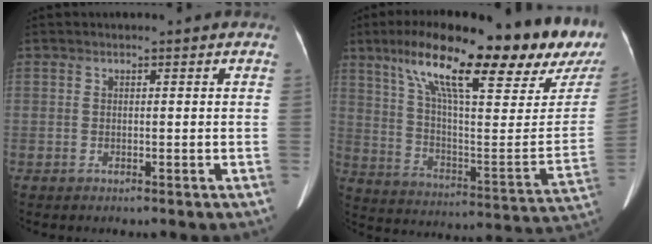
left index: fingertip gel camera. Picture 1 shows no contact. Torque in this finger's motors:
{"motor_torque": [1.09, -1.05, 1.06, 0.21]}